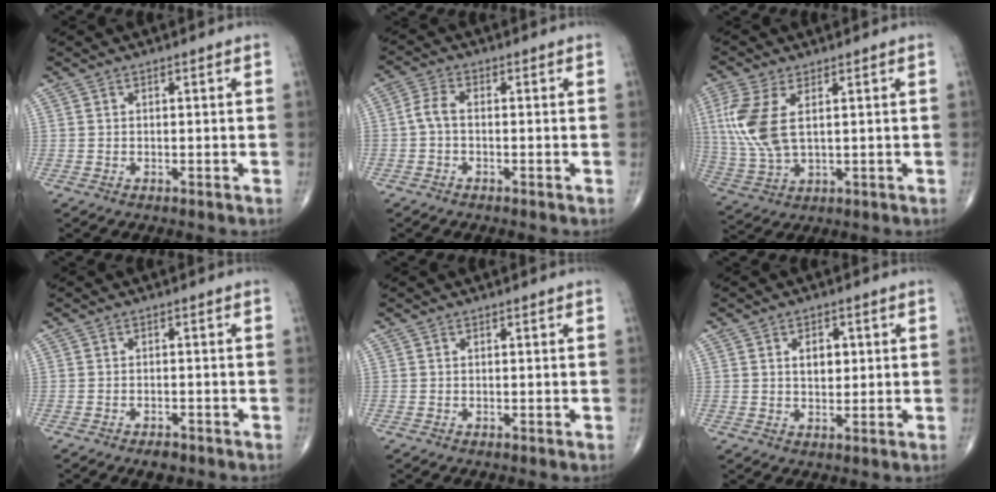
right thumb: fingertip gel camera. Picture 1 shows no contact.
{"total": 3.2, "force": [-0.7, 1.6, 2.7], "torque": [-0.059, 0.010, -0.022]}
{"total": 10.9, "force": [2.5, 5.3, 9.2], "torque": [-0.229, -0.005, 0.058]}
{"total": 2.4, "force": [-1.8, 1.1, 1.3], "torque": [-0.021, 0.006, -0.025]}
{"total": 0.0}
{"total": 4.1, "force": [1.0, 2.7, 3.0], "torque": [-0.030, -0.004, 0.015]}